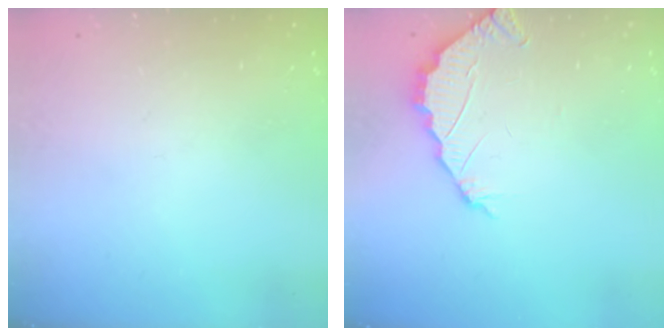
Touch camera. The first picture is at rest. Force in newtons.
{"total": 2.4, "press": 2.4, "slide": 0.2}